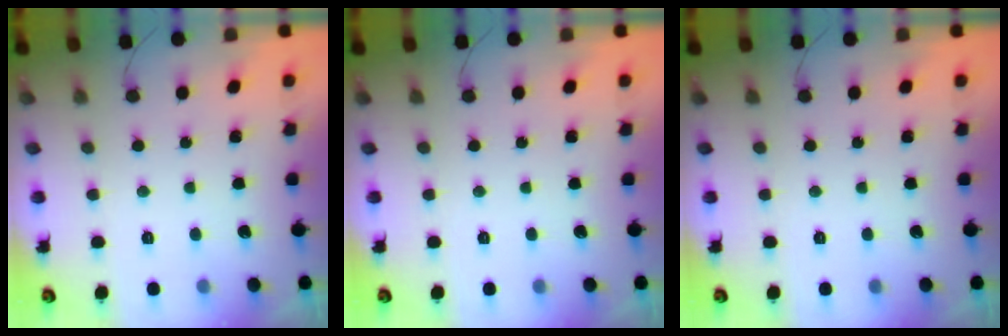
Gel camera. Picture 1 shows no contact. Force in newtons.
{"total": 0.0}
{"total": 0.0}